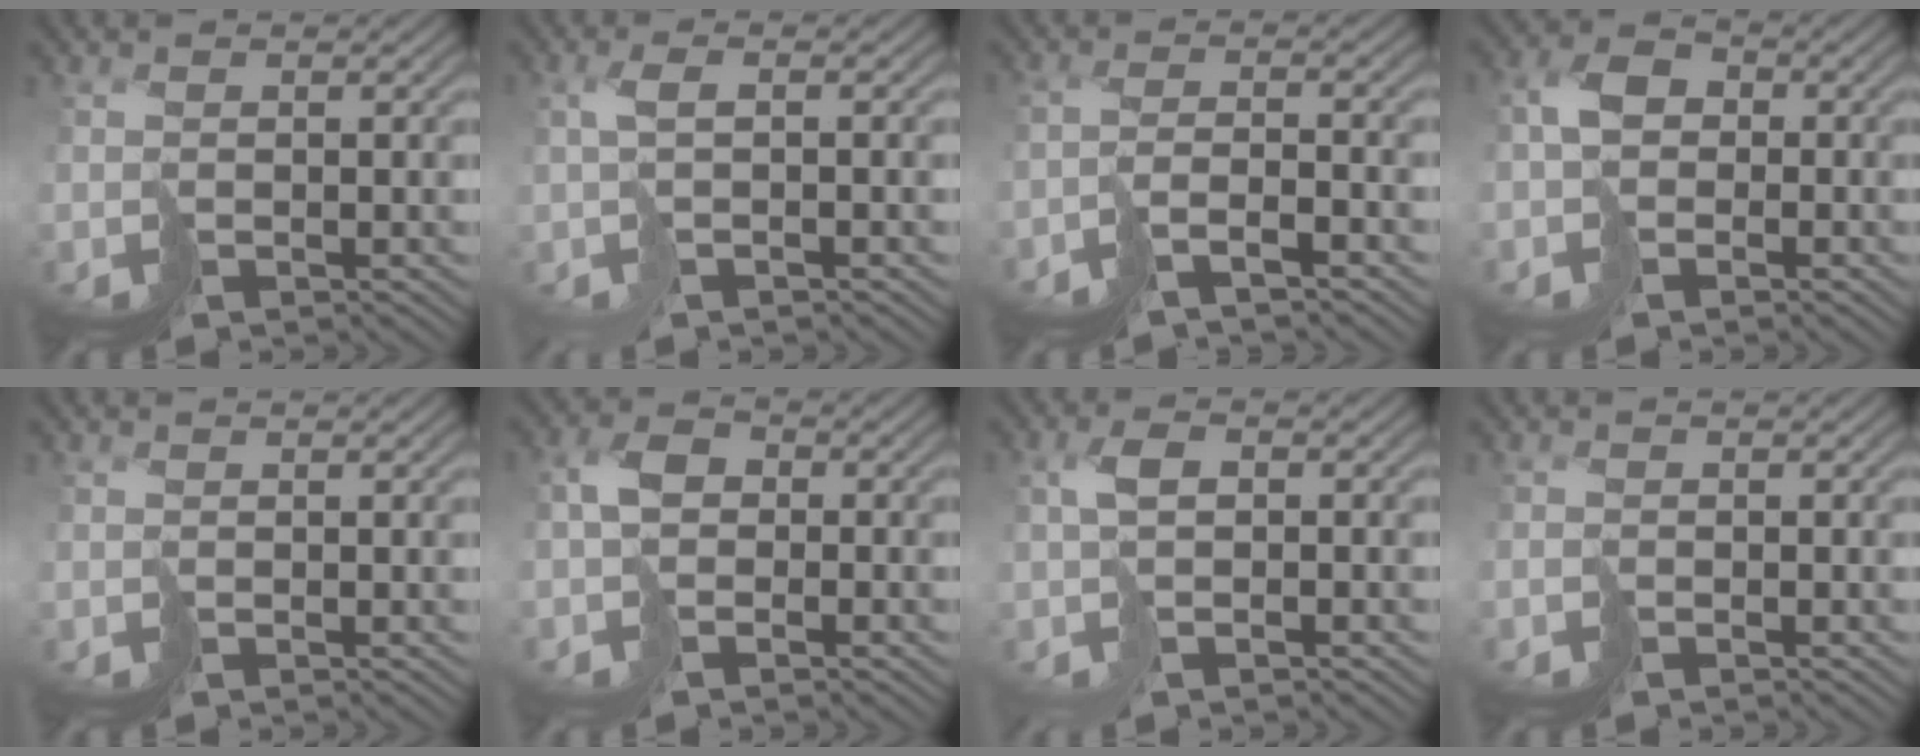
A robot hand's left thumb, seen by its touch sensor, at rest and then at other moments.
{"total": 2.4, "force": [0.0, 0.4, 2.3], "torque": [-0.047, 0.007, -0.003]}
{"total": 4.6, "force": [-3.2, 0.8, 3.1], "torque": [-0.063, 0.001, -0.068]}
{"total": 4.3, "force": [-1.1, 3.3, 2.6], "torque": [-0.055, 0.006, -0.031]}
{"total": 0.7, "force": [0.4, 0.4, 0.3], "torque": [-0.009, -0.001, 0.006]}
{"total": 3.8, "force": [-1.0, 2.8, 2.4], "torque": [-0.049, 0.006, -0.031]}
{"total": 2.7, "force": [-0.2, 1.3, 2.3], "torque": [-0.048, 0.006, -0.006]}
{"total": 0.8, "force": [-0.6, 0.5, 0.2], "torque": [-0.002, 0.001, -0.016]}